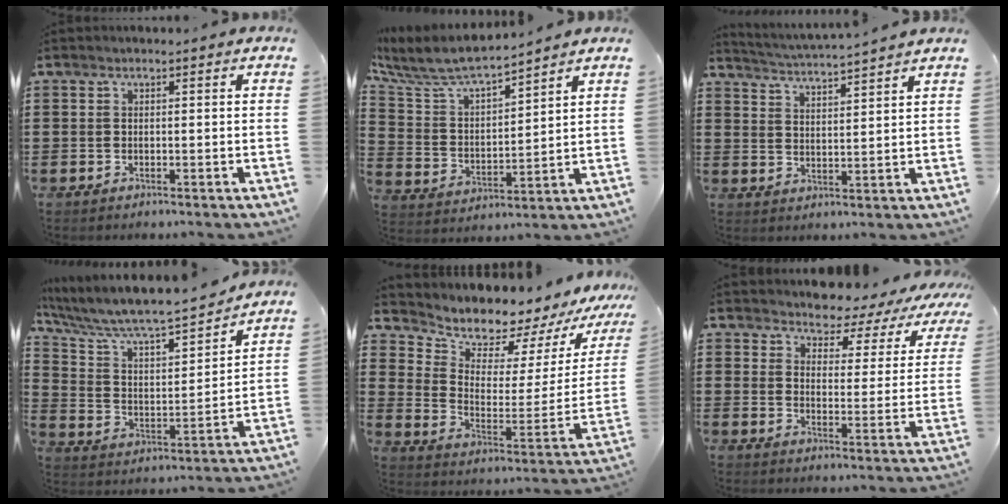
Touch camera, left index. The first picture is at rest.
{"total": 7.4, "force": [6.8, 1.2, 2.7], "torque": [-0.086, -0.041, 0.115]}
{"total": 3.6, "force": [3.5, -0.9, 0.3], "torque": [-0.022, -0.026, 0.058]}
{"total": 6.9, "force": [6.3, 0.8, 2.8], "torque": [-0.086, -0.053, 0.100]}
{"total": 7.3, "force": [7.0, 1.9, 0.4], "torque": [-0.041, -0.073, 0.117]}
{"total": 3.6, "force": [3.5, 0.9, -0.1], "torque": [-0.025, -0.030, 0.054]}